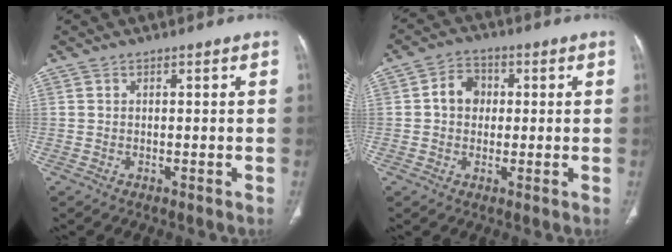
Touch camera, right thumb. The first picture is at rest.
{"total": 5.8, "force": [0.5, 4.8, 3.2], "torque": [-0.033, 0.014, 0.002]}